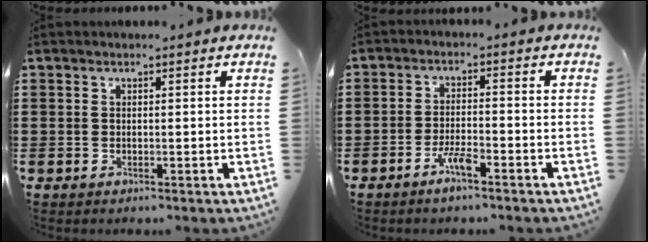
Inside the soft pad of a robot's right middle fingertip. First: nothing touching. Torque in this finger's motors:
{"motor_torque": [2.14, 0.00, 0.04, 0.00]}